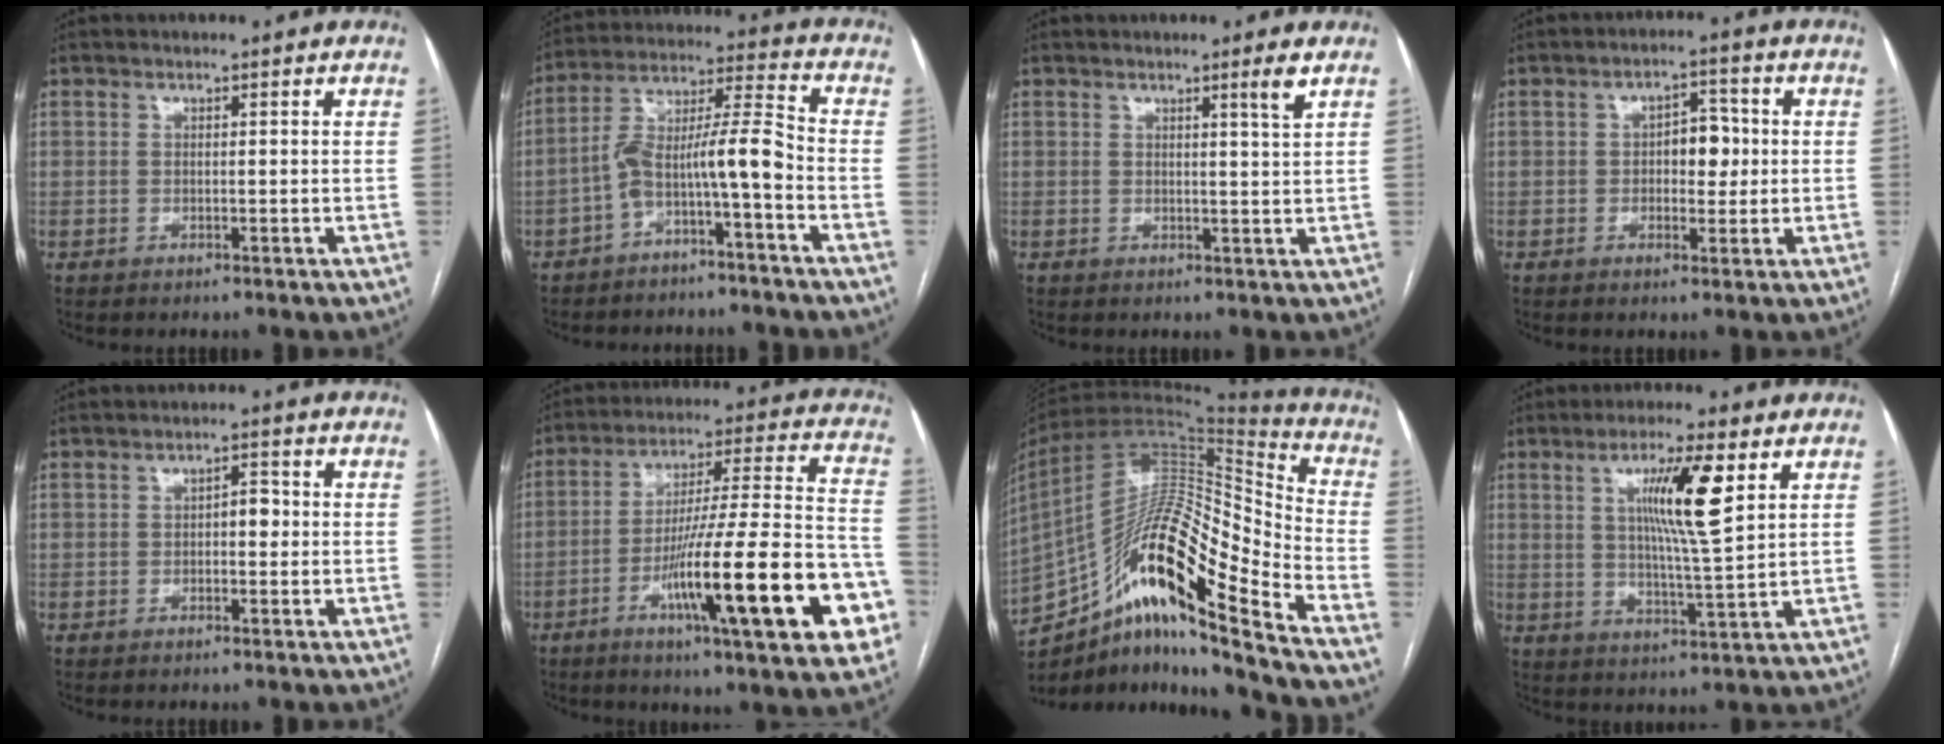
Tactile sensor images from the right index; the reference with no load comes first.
{"total": 9.3, "force": [-3.9, 0.6, 8.4], "torque": [-0.151, 0.042, -0.069]}
{"total": 2.3, "force": [1.3, -0.8, 1.7], "torque": [-0.030, -0.011, 0.025]}
{"total": 5.0, "force": [0.1, 2.8, 4.1], "torque": [-0.058, 0.013, 0.005]}
{"total": 2.5, "force": [-0.1, 1.2, 2.2], "torque": [-0.028, 0.012, -0.003]}
{"total": 24.8, "force": [-9.1, 2.2, 23.0], "torque": [-0.307, -0.004, -0.138]}
{"total": 22.4, "force": [-14.1, 2.2, 17.3], "torque": [-0.315, 0.016, -0.249]}
{"total": 10.1, "force": [3.7, 0.0, 9.4], "torque": [-0.166, -0.002, 0.063]}